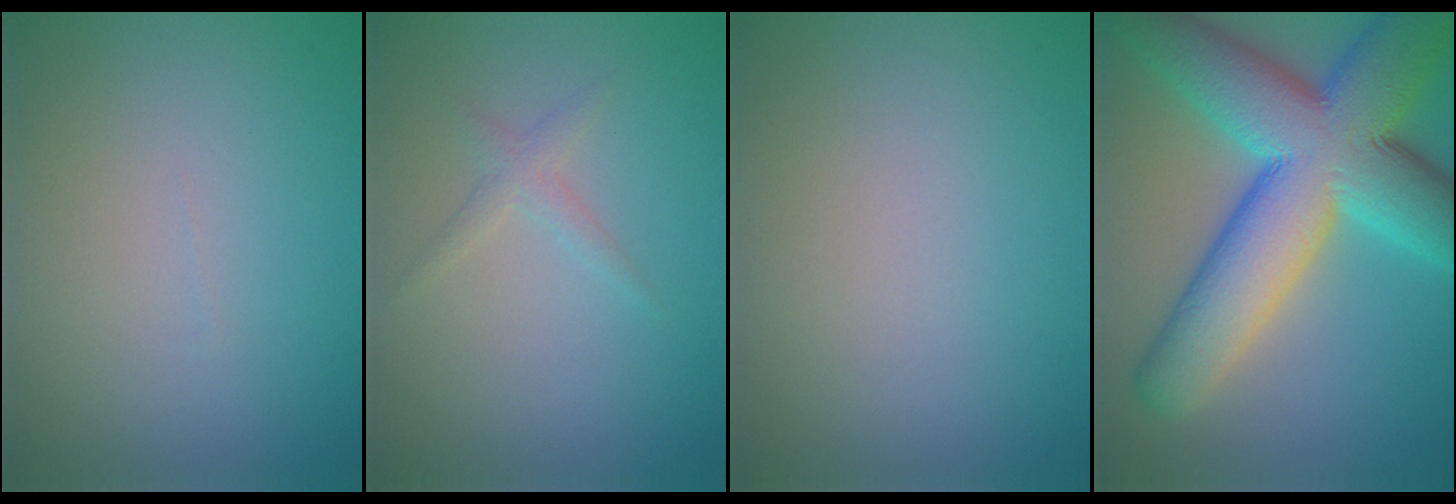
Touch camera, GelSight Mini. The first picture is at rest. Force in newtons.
{"total": 1.2, "press": 1.2, "slide": 0.1}
{"total": 0.0}
{"total": 14.5, "press": 14.5, "slide": 0.4}